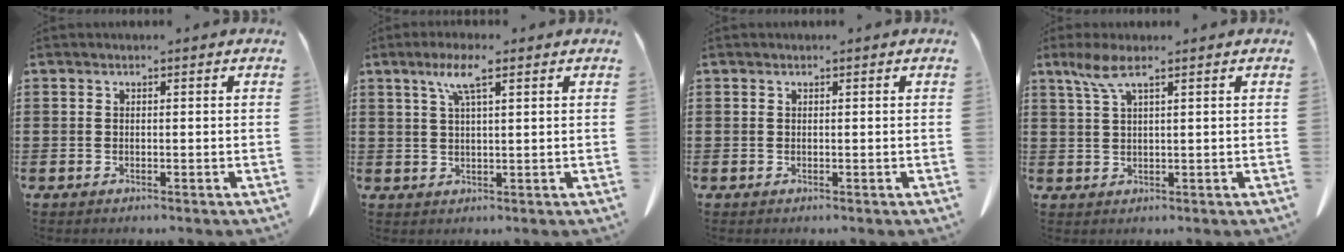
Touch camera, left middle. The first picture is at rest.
{"total": 5.1, "force": [2.8, 0.7, 4.2], "torque": [-0.089, 0.007, 0.046]}
{"total": 0.0}
{"total": 4.0, "force": [2.3, 0.6, 3.2], "torque": [-0.075, -0.001, 0.039]}